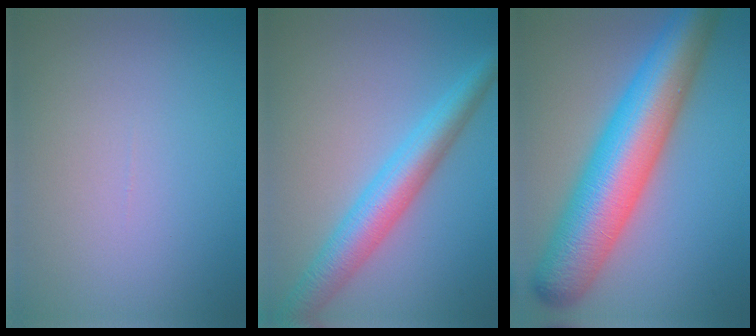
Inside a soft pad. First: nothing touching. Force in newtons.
{"total": 5.5, "press": 5.5, "slide": 0.1}
{"total": 11.9, "press": 11.9, "slide": 0.2}